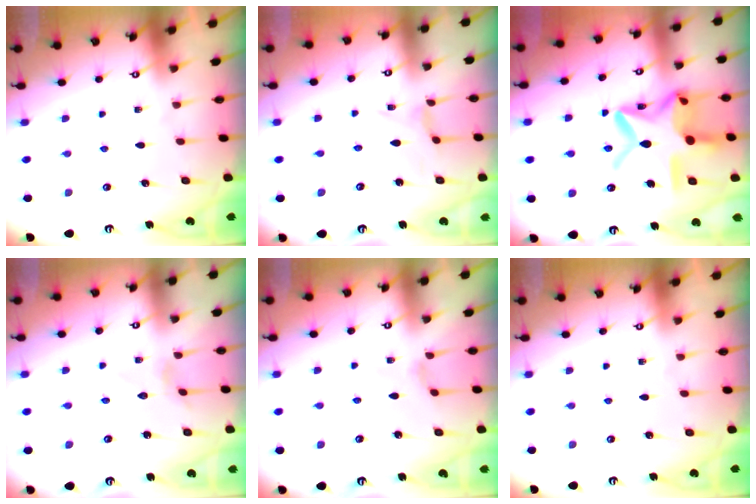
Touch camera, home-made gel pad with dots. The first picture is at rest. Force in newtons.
{"total": 0.6, "press": 0.6, "slide": 0.1}
{"total": 20.0, "press": 20.0, "slide": 1.5}
{"total": 1.3, "press": 1.2, "slide": 0.2}
{"total": 1.4, "press": 1.3, "slide": 0.4}
{"total": 0.0}